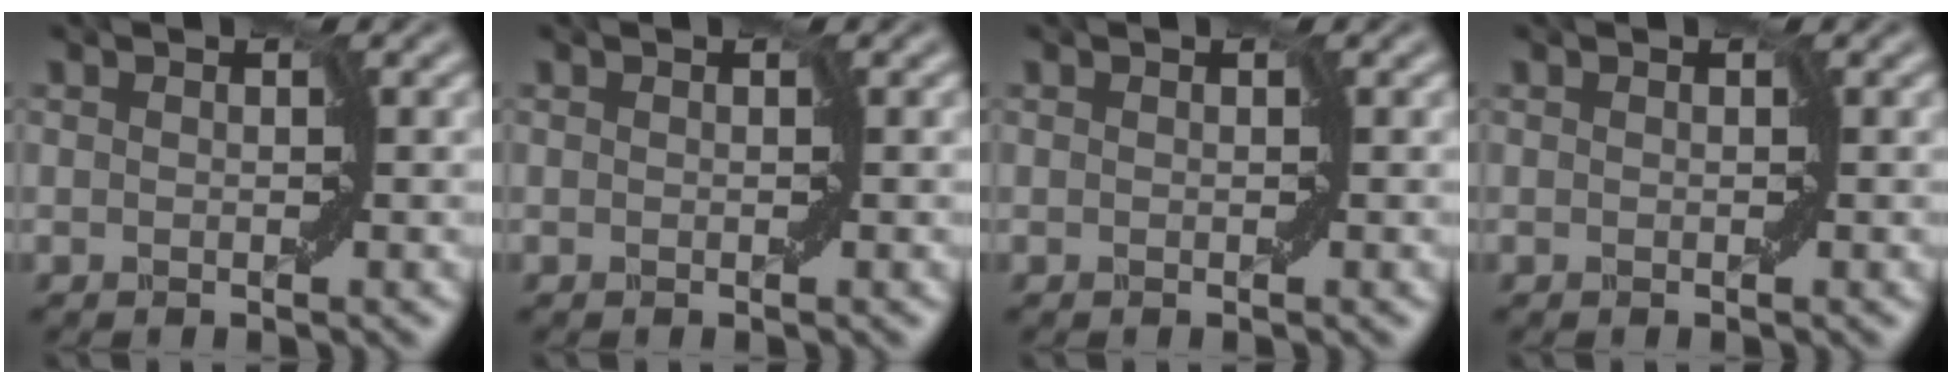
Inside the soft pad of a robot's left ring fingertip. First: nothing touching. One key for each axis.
{"total": 0.0}
{"total": 0.0}
{"total": 0.0}